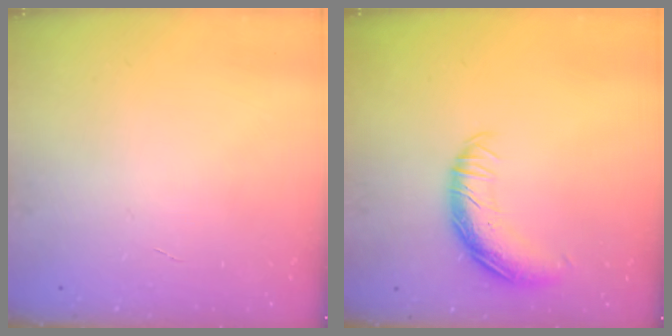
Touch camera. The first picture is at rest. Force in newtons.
{"total": 14.7, "press": 14.7, "slide": 0.4}